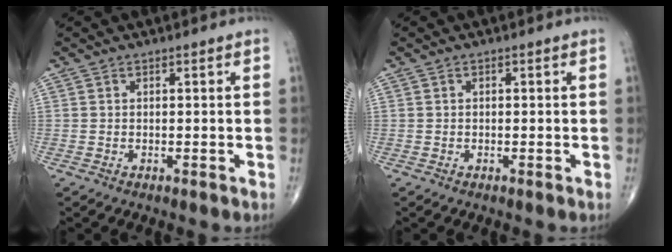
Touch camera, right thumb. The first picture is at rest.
{"total": 0.0}